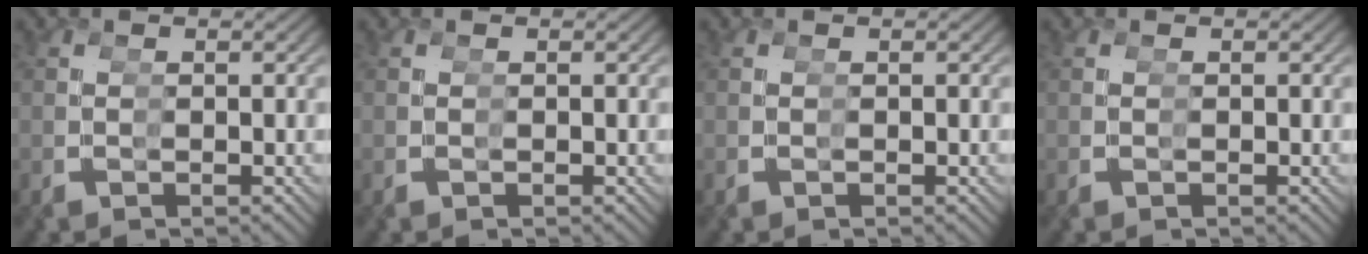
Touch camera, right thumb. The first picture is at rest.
{"total": 0.0}
{"total": 0.0}
{"total": 0.0}